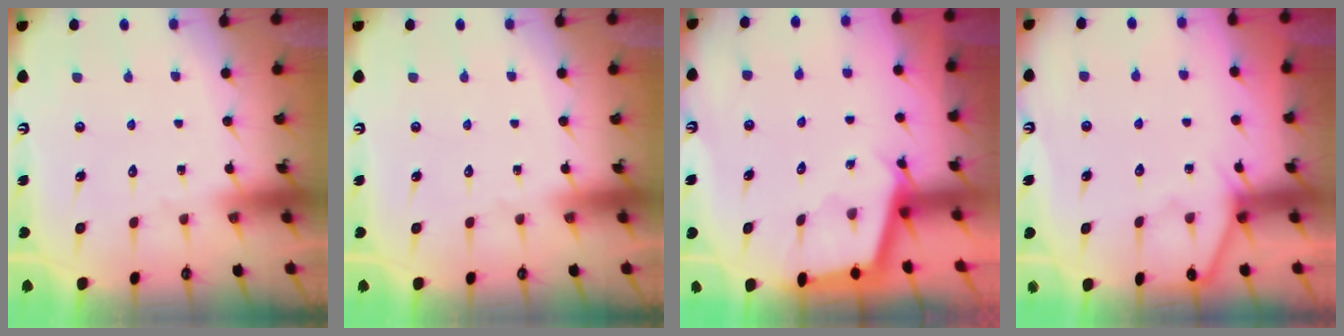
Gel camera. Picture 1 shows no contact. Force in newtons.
{"total": 0.0}
{"total": 2.1, "press": 2.1, "slide": 0.2}
{"total": 4.4, "press": 4.3, "slide": 0.7}